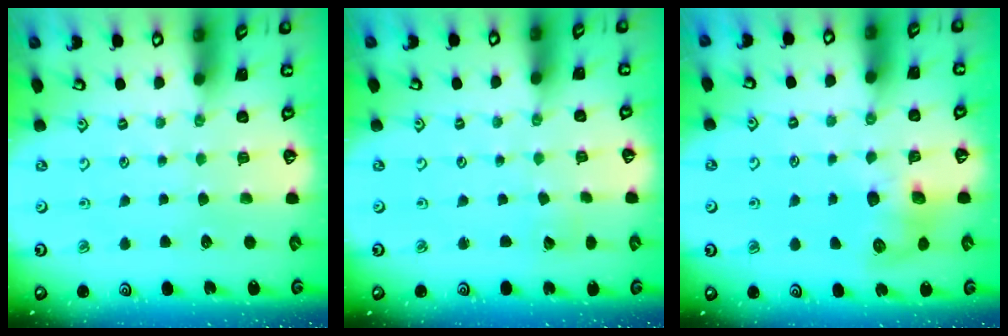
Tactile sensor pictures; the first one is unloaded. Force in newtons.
{"total": 2.0, "press": 2.0, "slide": 0.2}
{"total": 7.5, "press": 7.5, "slide": 0.3}